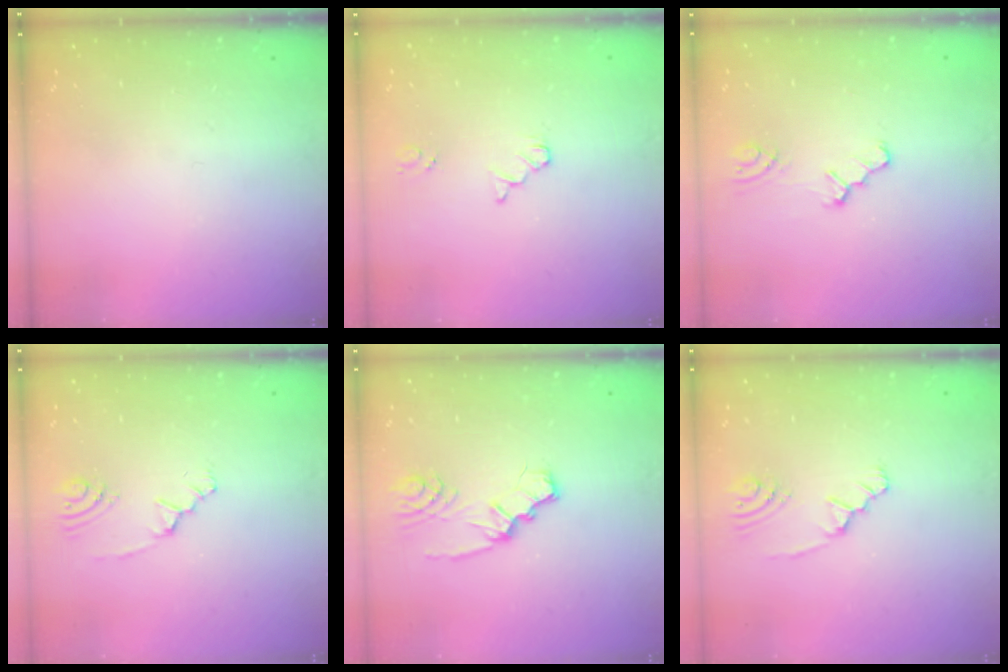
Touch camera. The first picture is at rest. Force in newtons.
{"total": 3.9, "press": 3.9, "slide": 0.5}
{"total": 1.6, "press": 1.6, "slide": 0.2}
{"total": 2.5, "press": 2.3, "slide": 1.0}
{"total": 2.8, "press": 2.7, "slide": 0.6}
{"total": 2.5, "press": 2.2, "slide": 1.1}